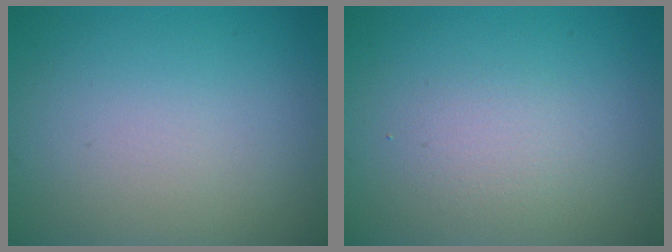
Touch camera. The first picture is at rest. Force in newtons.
{"total": 1.5, "press": 1.5, "slide": 0.1}